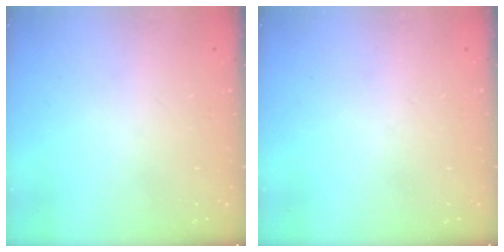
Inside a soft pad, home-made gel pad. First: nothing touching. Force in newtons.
{"total": 0.0}